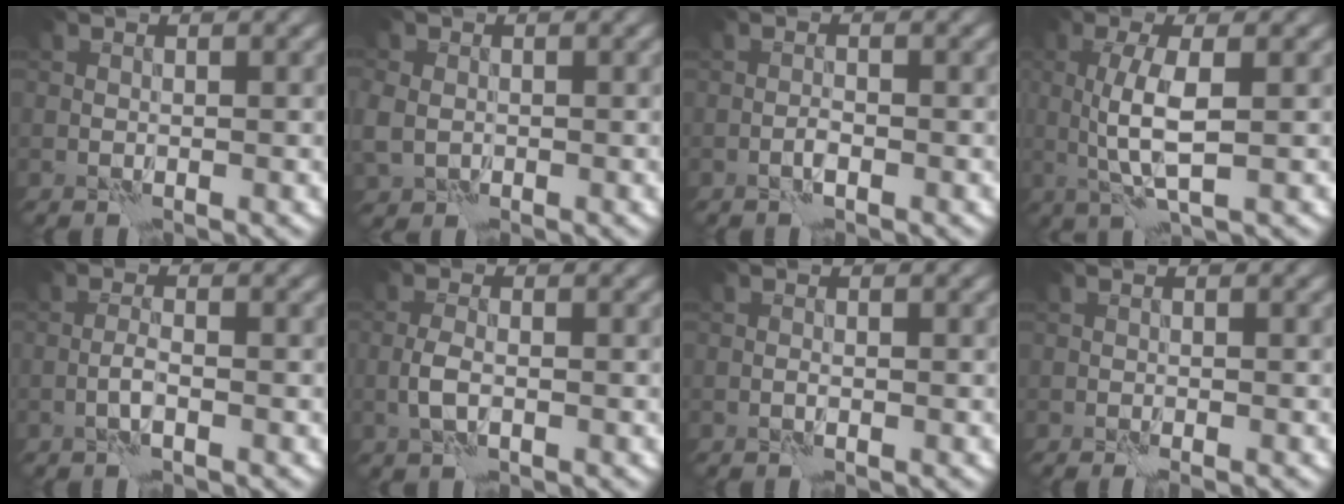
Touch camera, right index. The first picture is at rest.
{"total": 3.3, "force": [-0.6, 2.8, 1.7], "torque": [-0.045, -0.008, -0.006]}
{"total": 1.0, "force": [-0.6, 0.1, 0.8], "torque": [-0.016, 0.004, -0.016]}
{"total": 4.5, "force": [0.3, 1.1, 4.3], "torque": [-0.096, 0.002, 0.006]}
{"total": 1.5, "force": [-0.7, 0.2, 1.3], "torque": [-0.028, 0.006, -0.019]}
{"total": 2.2, "force": [-0.7, 0.9, 1.9], "torque": [-0.040, 0.003, -0.020]}
{"total": 0.5, "force": [-0.3, 0.1, 0.4], "torque": [-0.009, 0.003, -0.008]}
{"total": 0.9, "force": [-0.7, -0.1, 0.6], "torque": [-0.013, 0.002, -0.014]}